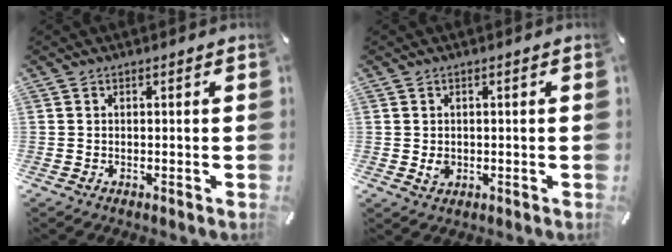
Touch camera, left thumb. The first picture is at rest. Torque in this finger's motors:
{"motor_torque": [0.51, 0.47, 0.00, -0.02, 0.00]}